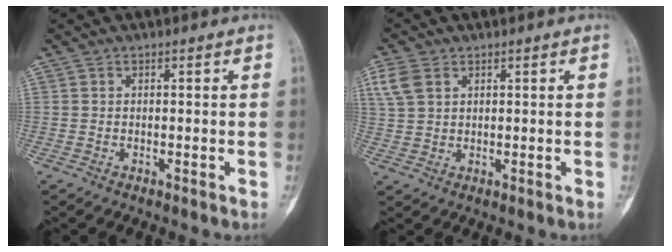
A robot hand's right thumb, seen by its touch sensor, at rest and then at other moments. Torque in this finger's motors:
{"motor_torque": [0.05, 1.09, 0.54, 0.15, 0.21]}